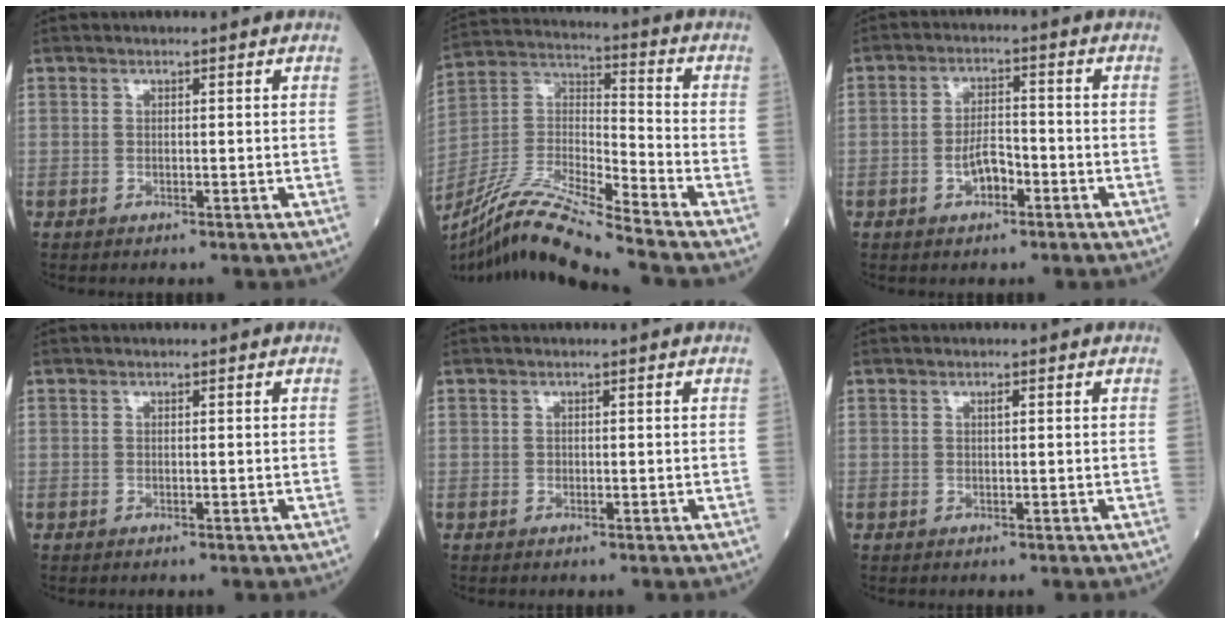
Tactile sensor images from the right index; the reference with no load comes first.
{"total": 16.9, "force": [-14.6, -1.0, 8.4], "torque": [-0.172, -0.008, -0.276]}
{"total": 4.1, "force": [-1.7, 1.9, 3.2], "torque": [-0.061, 0.006, -0.032]}
{"total": 0.0}
{"total": 0.0}
{"total": 0.5, "force": [0.2, 0.1, 0.5], "torque": [-0.012, 0.000, 0.004]}